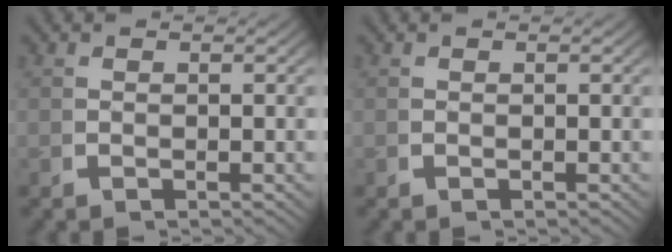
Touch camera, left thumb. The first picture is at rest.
{"total": 0.0}